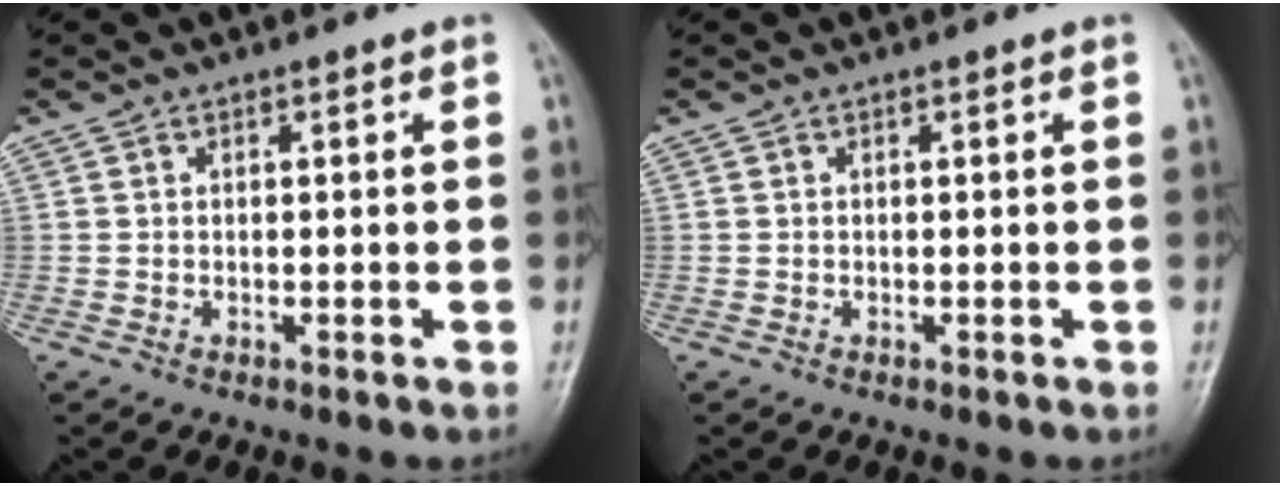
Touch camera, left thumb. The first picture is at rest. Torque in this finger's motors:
{"motor_torque": [-0.14, 0.14, 0.00, 0.00, 0.00]}